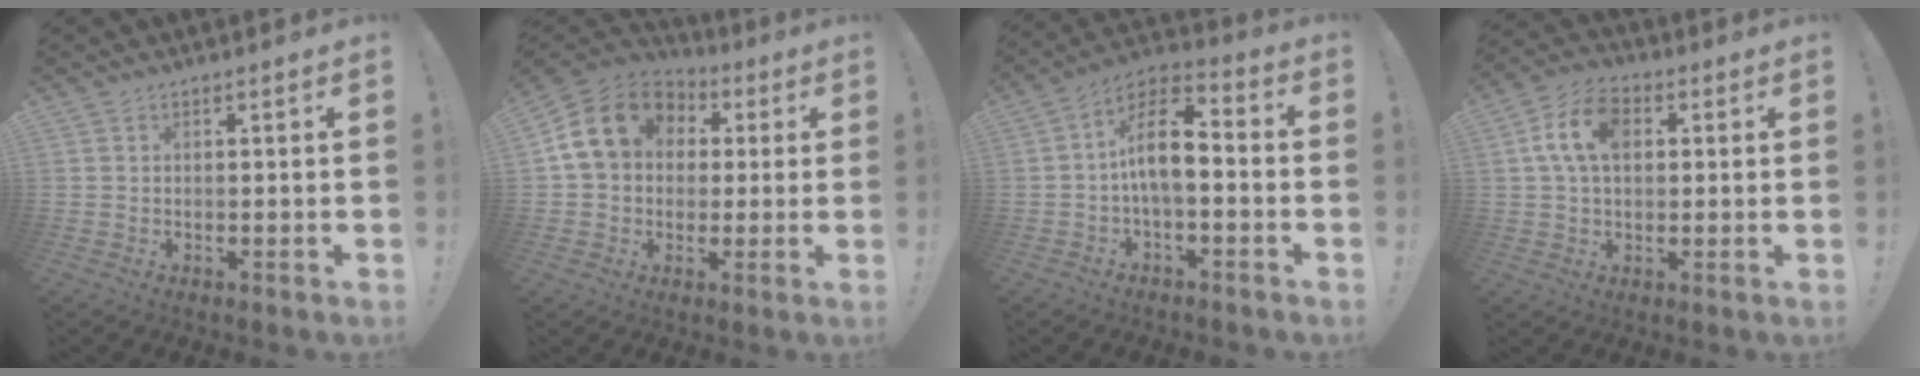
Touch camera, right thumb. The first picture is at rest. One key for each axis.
{"total": 16.8, "fx": 4.9, "fy": 13.1, "fz": 9.3, "tx": -0.146, "ty": 0.000, "tz": 0.096}
{"total": 11.5, "fx": -0.5, "fy": 5.6, "fz": 10.1, "tx": -0.171, "ty": 0.011, "tz": -0.009}
{"total": 11.6, "fx": 2.6, "fy": 7.7, "fz": 8.3, "tx": -0.160, "ty": 0.017, "tz": 0.051}